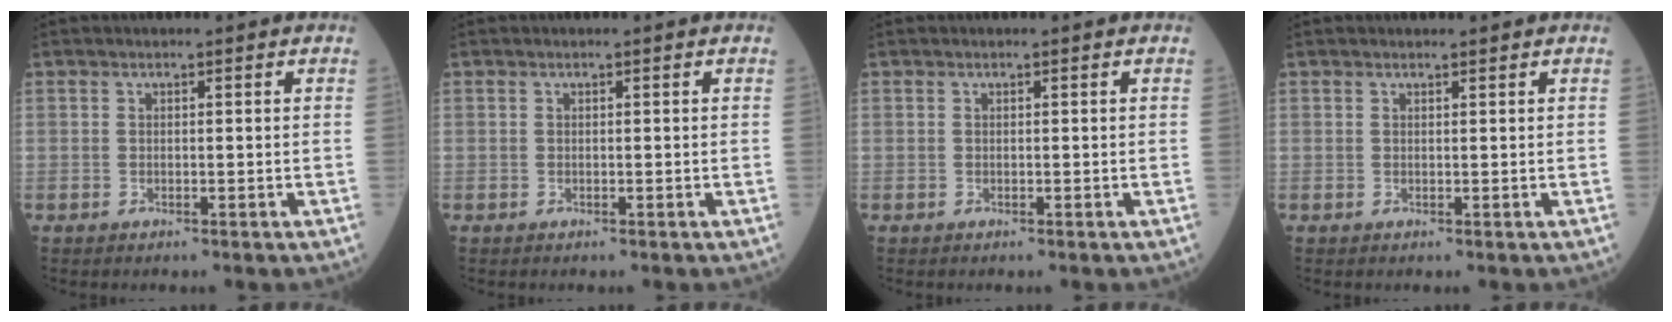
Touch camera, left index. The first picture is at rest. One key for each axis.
{"total": 0.0}
{"total": 0.0}
{"total": 0.6, "fx": 0.6, "fy": 0.1, "fz": 0.0, "tx": -0.002, "ty": 0.002, "tz": 0.008}